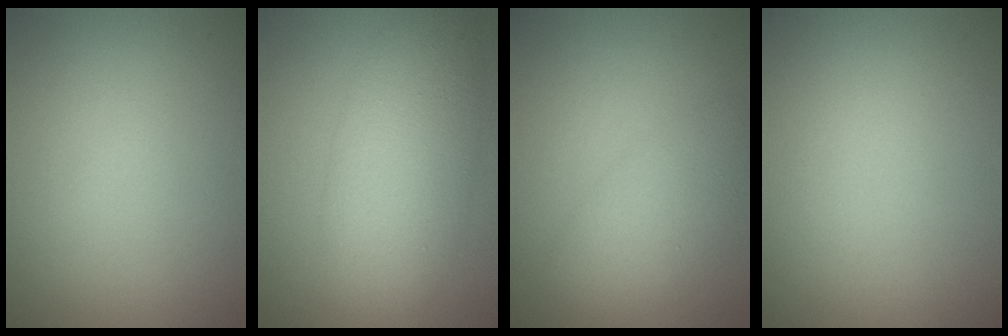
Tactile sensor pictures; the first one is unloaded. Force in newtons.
{"total": 6.6, "press": 6.6, "slide": 0.2}
{"total": 3.6, "press": 3.6, "slide": 0.3}
{"total": 0.0}